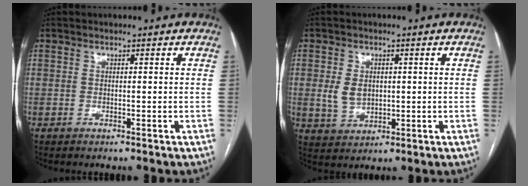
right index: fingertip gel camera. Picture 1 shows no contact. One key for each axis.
{"total": 4.8, "fx": 0.5, "fy": 3.6, "fz": 3.2, "tx": -0.064, "ty": 0.007, "tz": 0.020}